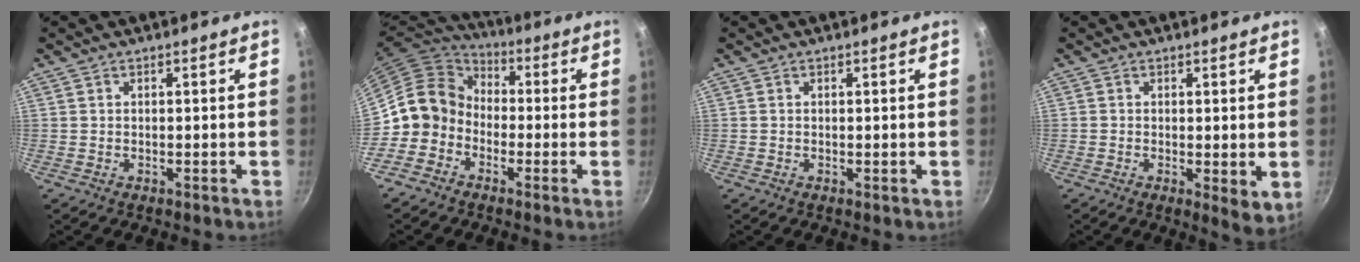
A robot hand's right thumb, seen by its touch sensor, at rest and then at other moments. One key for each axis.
{"total": 9.6, "fx": -2.4, "fy": 8.5, "fz": 3.7, "tx": -0.021, "ty": 0.046, "tz": -0.065}
{"total": 0.0}
{"total": 4.3, "fx": 0.0, "fy": 1.7, "fz": 4.0, "tx": -0.056, "ty": -0.015, "tz": 0.001}